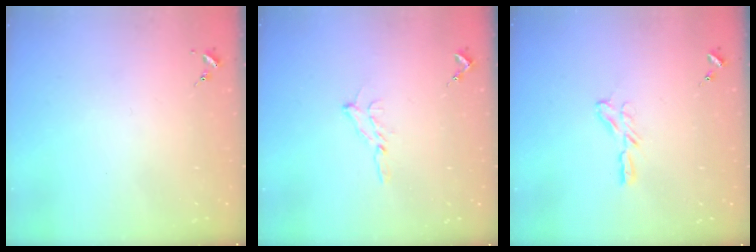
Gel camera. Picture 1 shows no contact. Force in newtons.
{"total": 7.9, "press": 7.9, "slide": 0.9}
{"total": 6.4, "press": 6.4, "slide": 0.5}